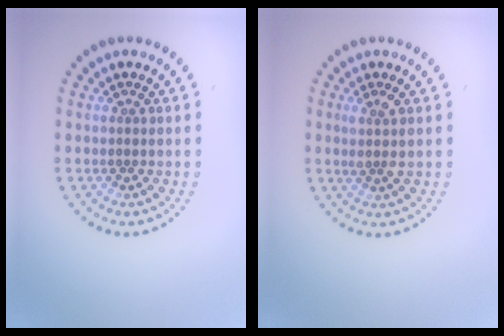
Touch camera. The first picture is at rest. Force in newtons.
{"total": 1.7, "press": 1.5, "slide": 0.9}